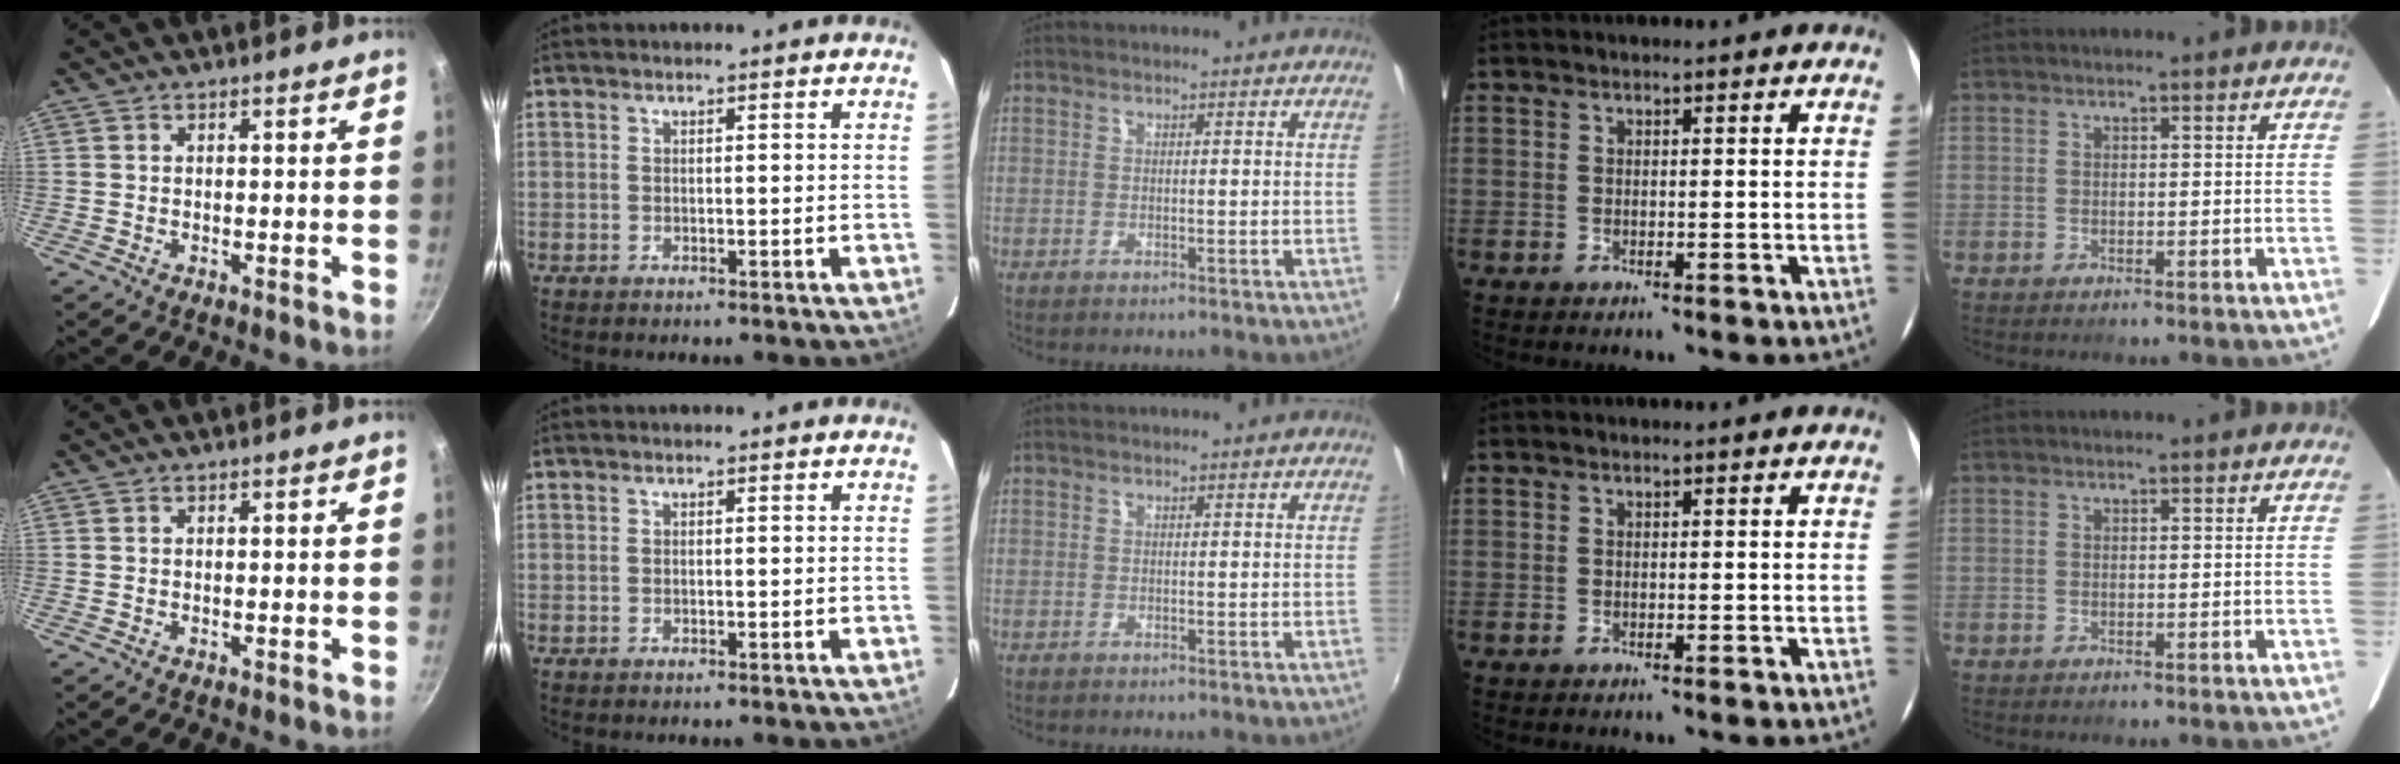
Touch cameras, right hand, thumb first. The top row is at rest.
{}